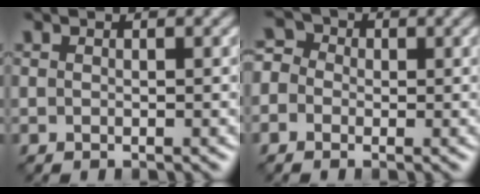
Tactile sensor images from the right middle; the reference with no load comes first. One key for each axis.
{"total": 2.8, "fx": -0.3, "fy": 2.6, "fz": 1.0, "tx": -0.010, "ty": 0.019, "tz": -0.023}